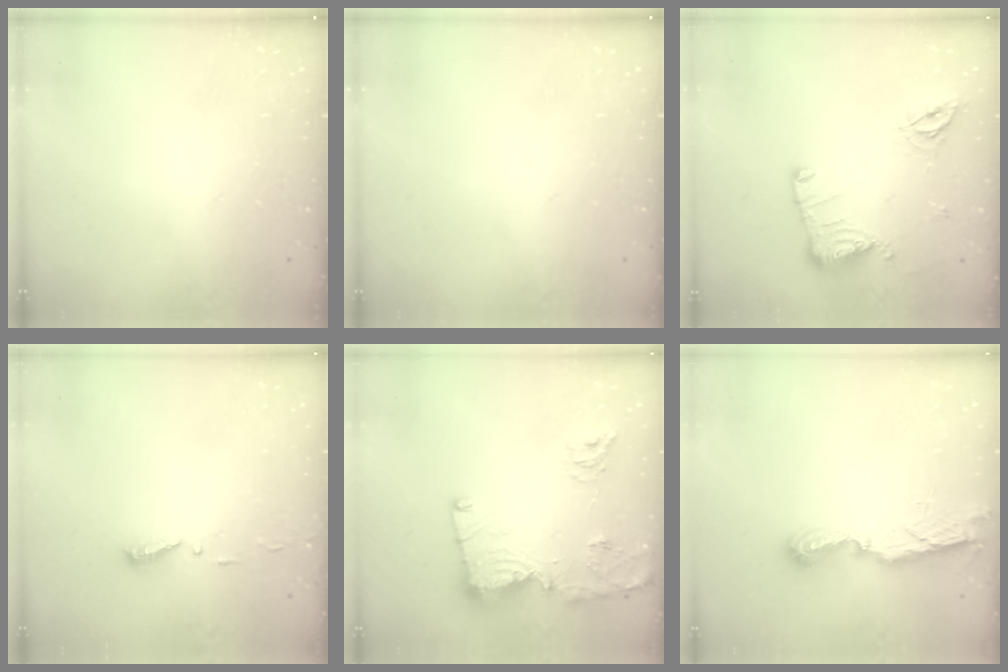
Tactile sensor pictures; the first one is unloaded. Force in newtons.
{"total": 0.0}
{"total": 12.8, "press": 12.8, "slide": 0.5}
{"total": 4.7, "press": 4.7, "slide": 0.5}
{"total": 14.6, "press": 14.6, "slide": 1.0}
{"total": 7.2, "press": 7.2, "slide": 0.2}